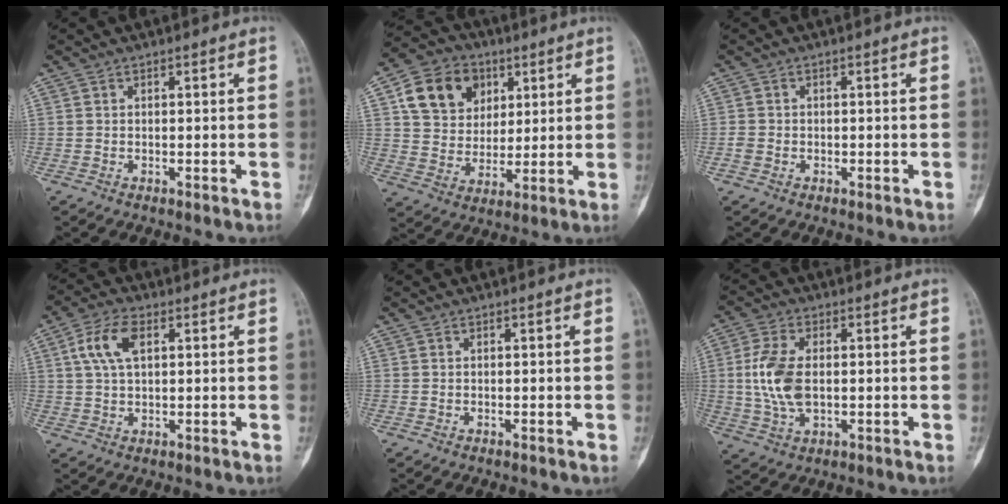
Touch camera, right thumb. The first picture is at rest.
{"total": 13.4, "force": [5.1, 10.8, 6.1], "torque": [-0.075, -0.010, 0.091]}
{"total": 1.5, "force": [-0.6, 1.1, 0.7], "torque": [-0.017, 0.001, -0.013]}
{"total": 7.2, "force": [2.2, 3.8, 5.8], "torque": [-0.119, 0.008, 0.042]}
{"total": 0.0}
{"total": 9.6, "force": [0.1, 5.3, 8.0], "torque": [-0.174, 0.001, 0.003]}